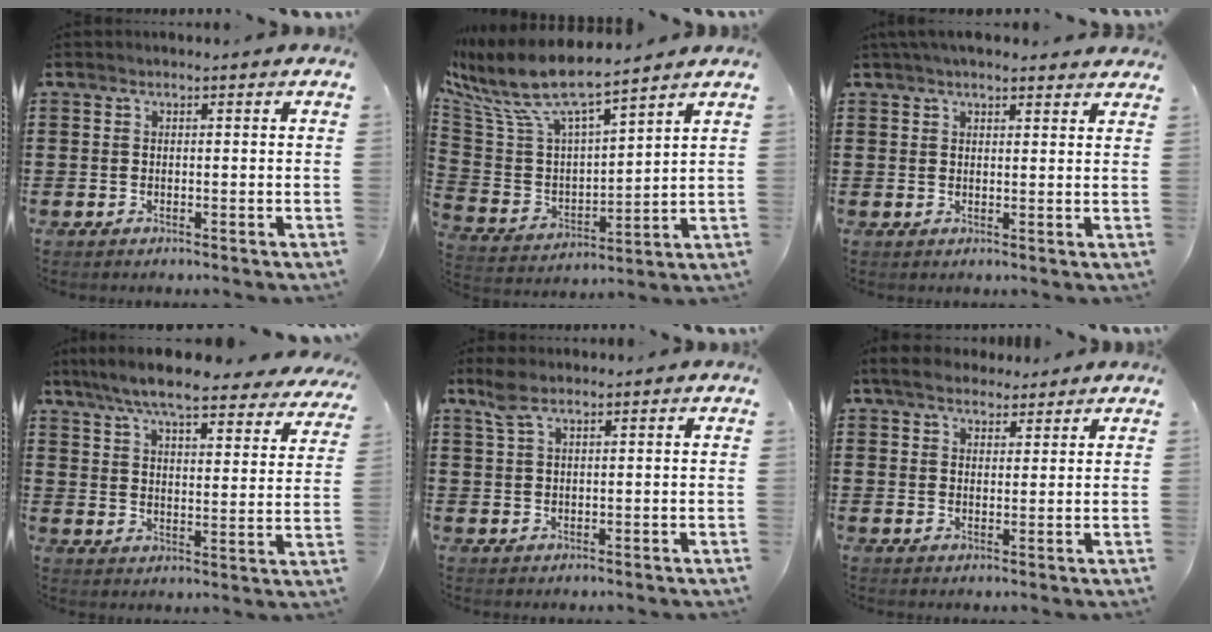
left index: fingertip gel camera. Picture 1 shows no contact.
{"total": 9.4, "force": [7.7, 2.0, 5.0], "torque": [-0.137, -0.047, 0.130]}
{"total": 3.4, "force": [3.0, 1.0, 1.3], "torque": [-0.032, 0.003, 0.055]}
{"total": 8.1, "force": [7.2, 0.3, 3.7], "torque": [-0.099, -0.038, 0.126]}
{"total": 3.0, "force": [1.8, 0.9, 2.2], "torque": [-0.049, 0.004, 0.032]}
{"total": 4.0, "force": [3.5, 1.7, 1.2], "torque": [-0.036, 0.000, 0.065]}